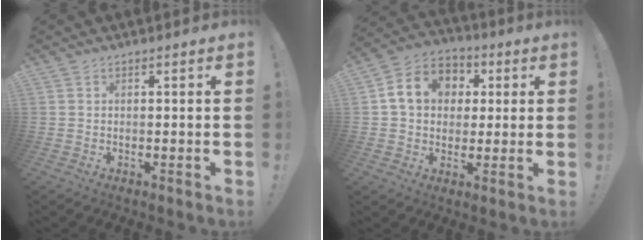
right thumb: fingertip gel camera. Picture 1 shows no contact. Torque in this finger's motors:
{"motor_torque": [0.49, 0.54, 0.47, -0.12, 0.02]}